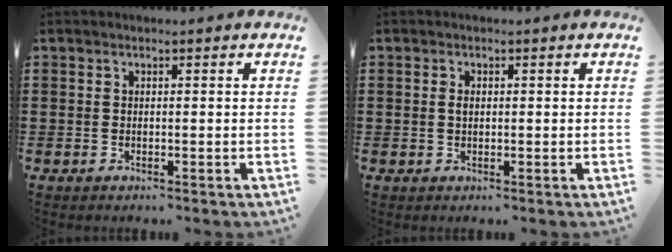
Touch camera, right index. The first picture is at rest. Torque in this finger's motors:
{"motor_torque": [0.50, -0.24, 0.23, 0.02]}